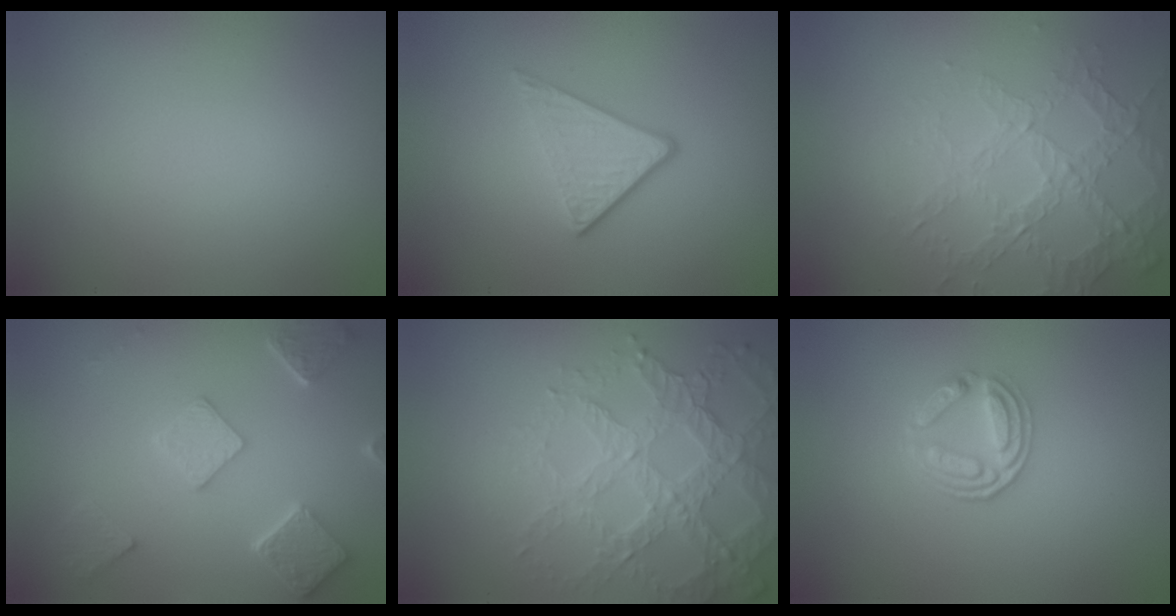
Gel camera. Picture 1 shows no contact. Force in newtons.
{"total": 3.6, "press": 2.5, "slide": 2.7}
{"total": 3.6, "press": 3.4, "slide": 1.4}
{"total": 4.9, "press": 4.0, "slide": 2.9}
{"total": 6.3, "press": 4.8, "slide": 4.1}
{"total": 3.1, "press": 2.6, "slide": 1.7}